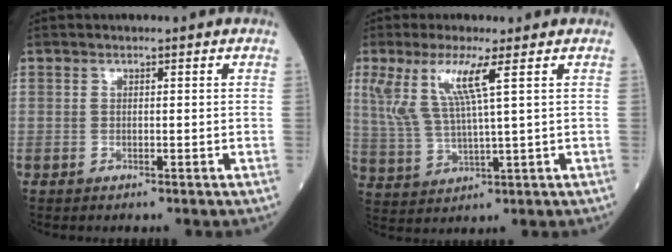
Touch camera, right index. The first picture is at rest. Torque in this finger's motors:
{"motor_torque": [1.15, 0.71, 0.48, 0.18]}